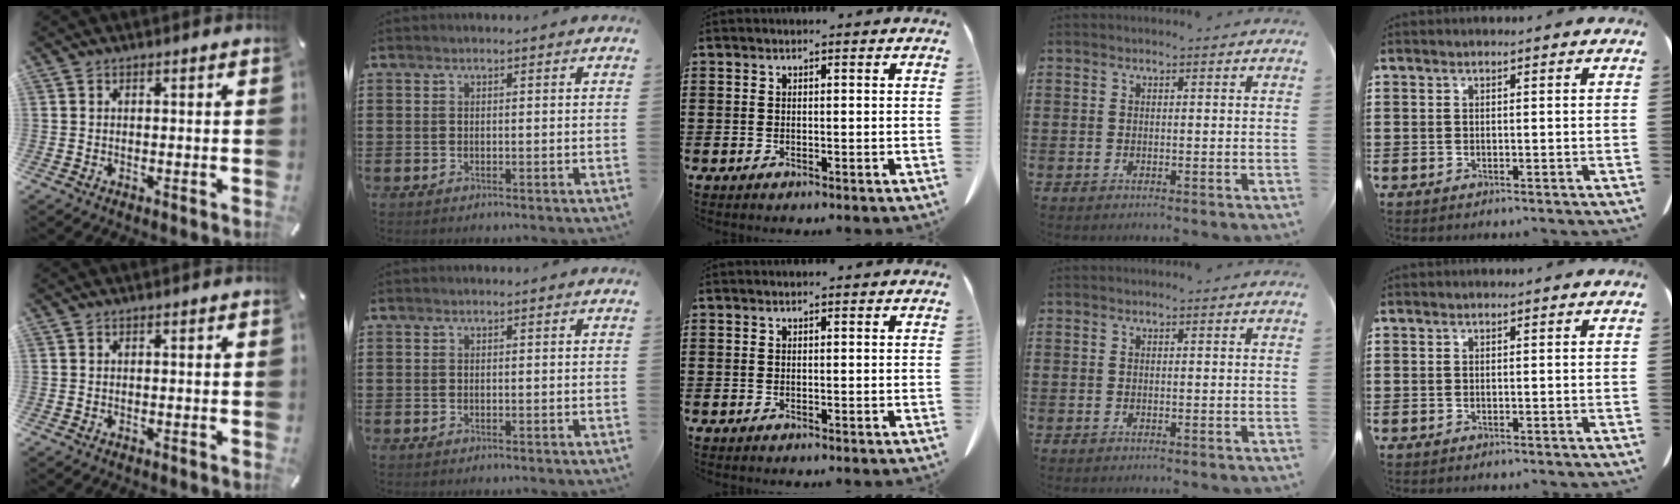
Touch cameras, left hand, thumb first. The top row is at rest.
{}